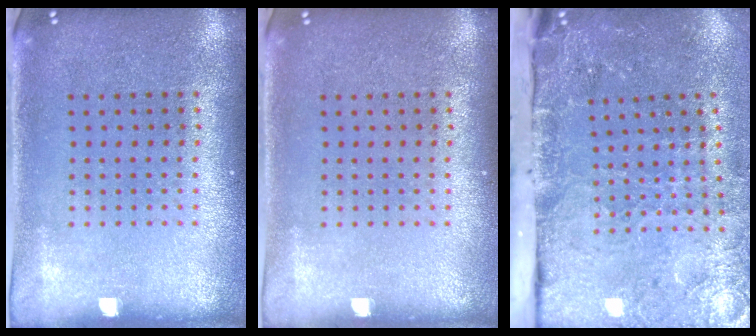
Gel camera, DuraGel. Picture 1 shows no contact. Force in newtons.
{"total": 0.0}
{"total": 3.9, "press": 3.4, "slide": 1.8}